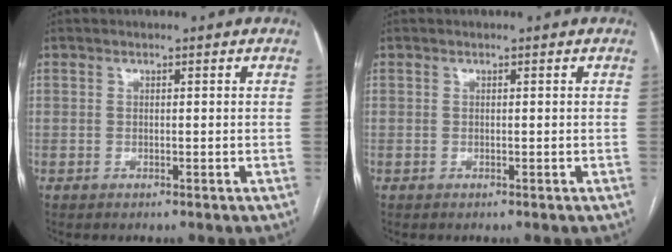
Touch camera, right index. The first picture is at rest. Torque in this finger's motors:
{"motor_torque": [0.00, 0.00, 0.00, 0.00]}